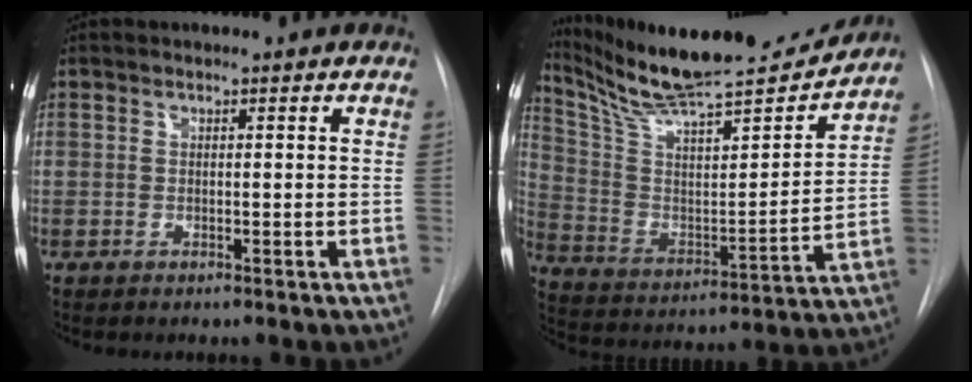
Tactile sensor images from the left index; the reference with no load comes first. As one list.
[{"total": 21.9, "force": [20.1, 1.5, 8.6], "torque": [-0.158, -0.034, 0.323]}]